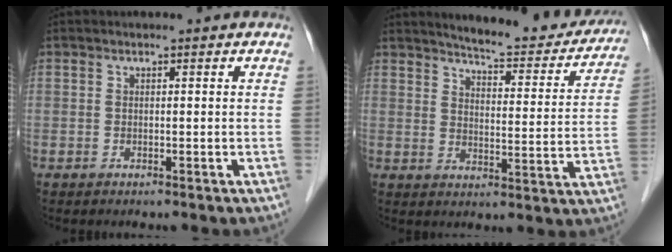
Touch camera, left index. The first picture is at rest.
{"total": 16.8, "force": [15.5, 3.0, 5.7], "torque": [-0.062, -0.043, 0.184]}